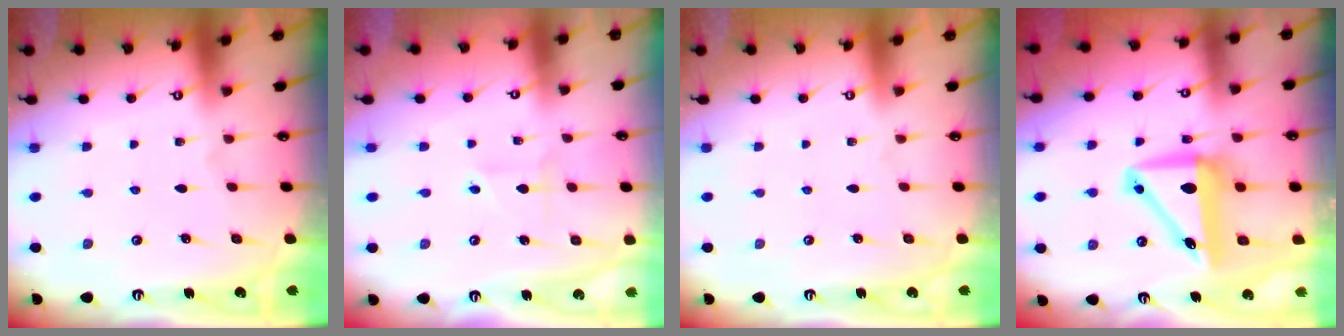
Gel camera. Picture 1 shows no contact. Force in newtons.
{"total": 2.0, "press": 1.9, "slide": 0.5}
{"total": 0.0}
{"total": 11.2, "press": 10.9, "slide": 2.3}